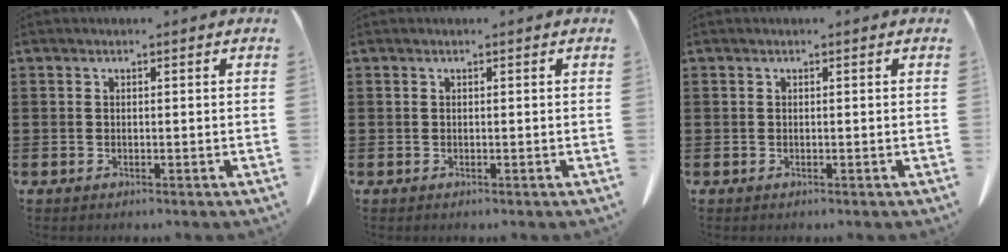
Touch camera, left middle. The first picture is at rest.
{"total": 0.0}
{"total": 0.0}